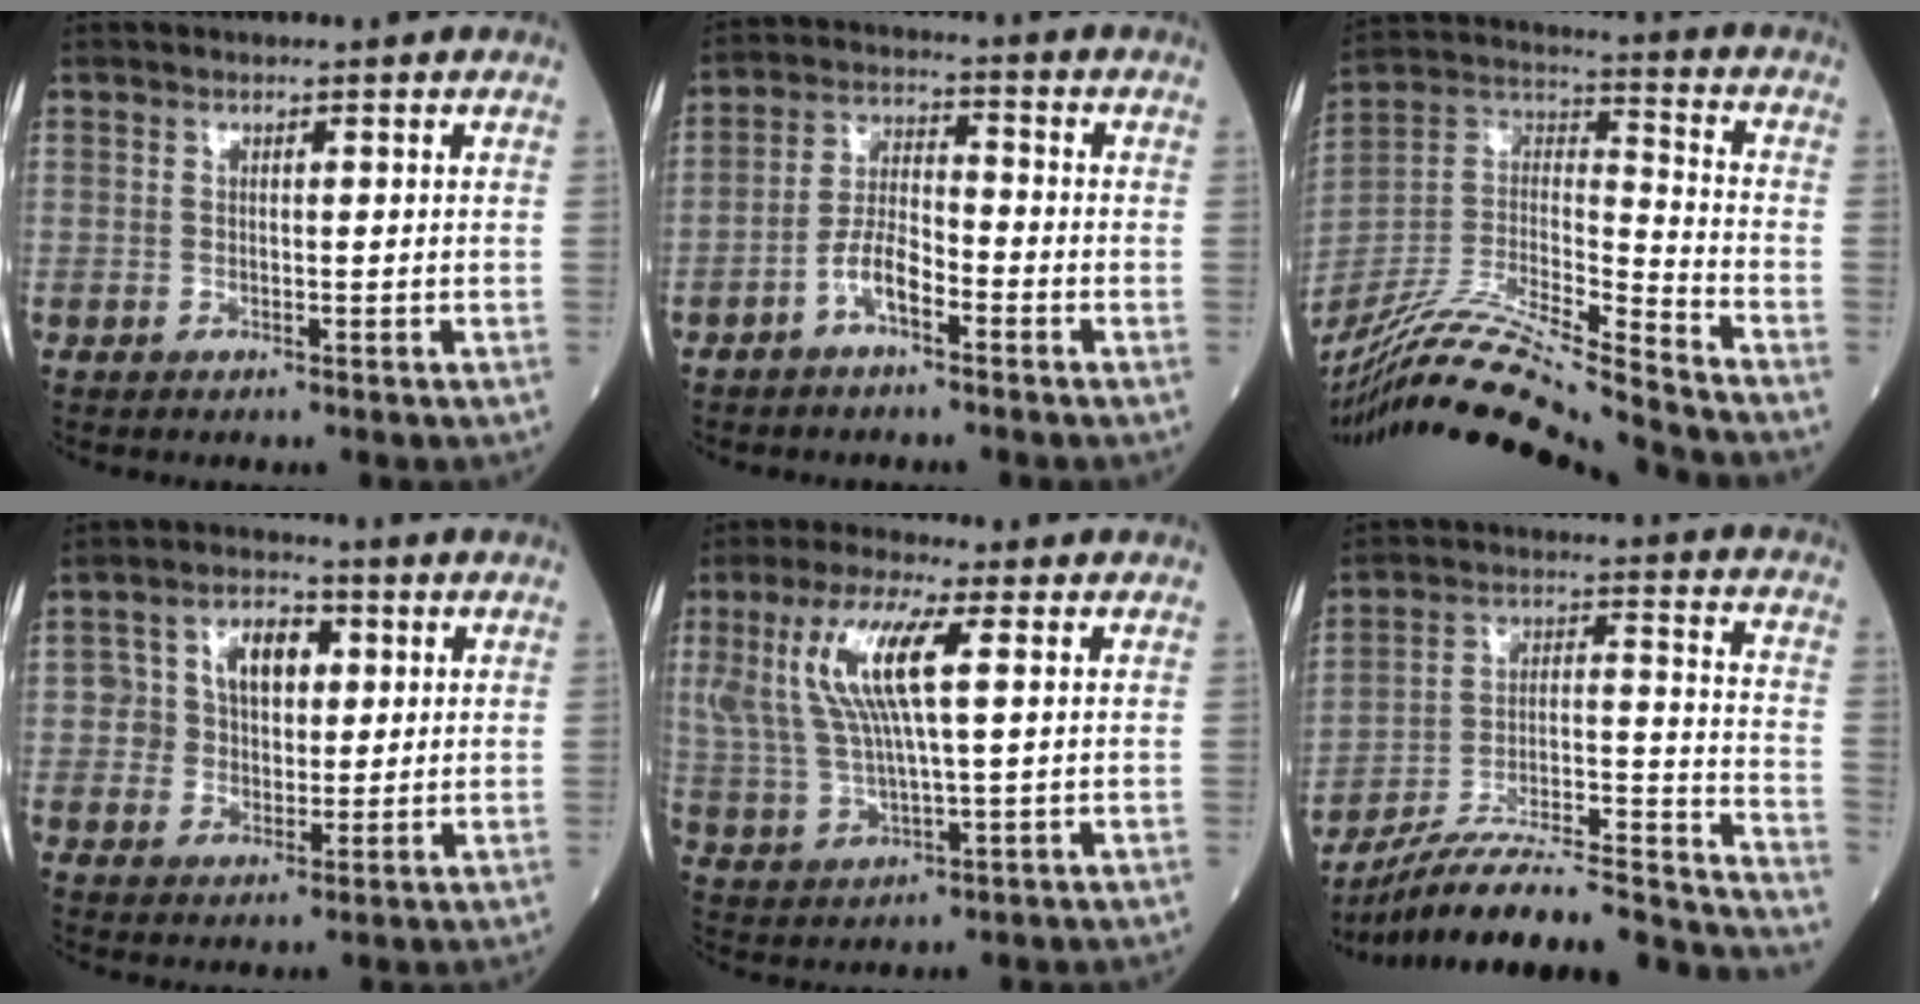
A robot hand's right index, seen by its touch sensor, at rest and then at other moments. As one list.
[{"total": 5.5, "force": [-3.0, 1.9, 4.2], "torque": [-0.089, 0.014, -0.058]}, {"total": 22.5, "force": [-20.4, -0.8, 9.4], "torque": [-0.214, -0.012, -0.366]}, {"total": 7.4, "force": [1.8, 5.2, 5.0], "torque": [-0.082, 0.023, 0.034]}, {"total": 11.6, "force": [3.6, 2.1, 10.8], "torque": [-0.244, 0.018, 0.070]}, {"total": 26.2, "force": [-24.1, 0.8, 10.4], "torque": [-0.113, 0.010, -0.363]}]